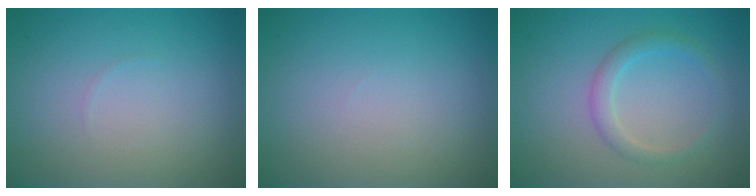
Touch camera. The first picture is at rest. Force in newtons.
{"total": 0.0}
{"total": 2.0, "press": 2.0, "slide": 0.1}